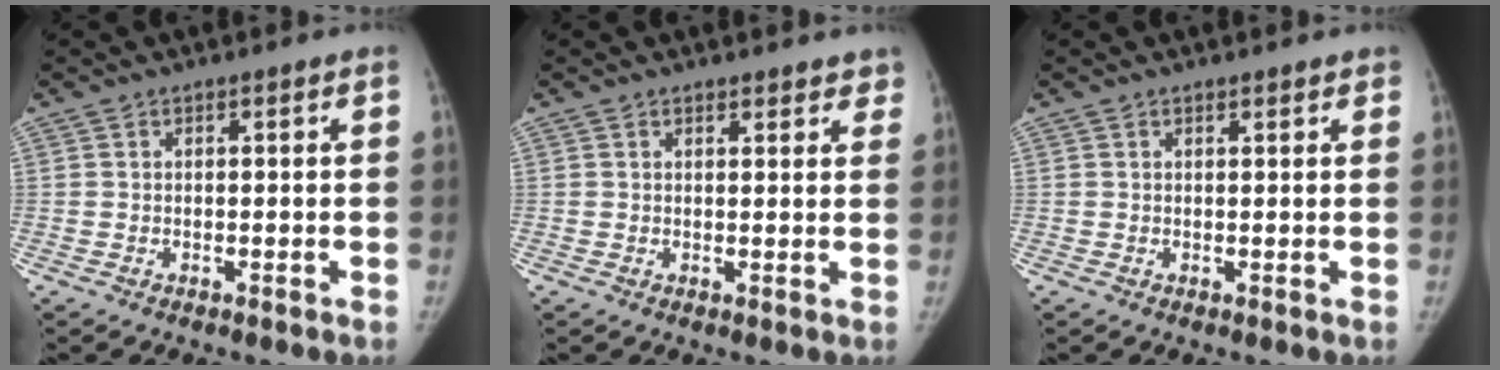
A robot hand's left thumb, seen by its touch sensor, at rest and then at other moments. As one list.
[{"total": 3.9, "force": [3.4, 1.6, 1.1], "torque": [0.022, -0.012, 0.032]}, {"total": 1.1, "force": [1.0, 0.4, 0.5], "torque": [-0.004, -0.004, 0.012]}]